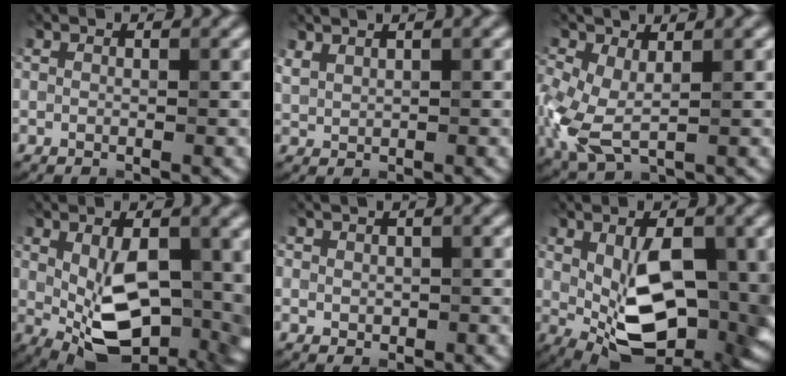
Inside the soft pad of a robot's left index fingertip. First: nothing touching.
{"total": 1.1, "force": [1.0, -0.1, -0.2], "torque": [-0.001, 0.003, 0.026]}
{"total": 5.0, "force": [-1.0, 2.9, 3.9], "torque": [-0.113, -0.017, -0.018]}
{"total": 10.0, "force": [0.0, 5.2, 8.5], "torque": [-0.133, -0.028, 0.014]}
{"total": 0.5, "force": [-0.1, 0.4, -0.4], "torque": [0.011, -0.001, 0.001]}
{"total": 10.5, "force": [-0.3, 5.1, 9.1], "torque": [-0.144, -0.028, 0.009]}